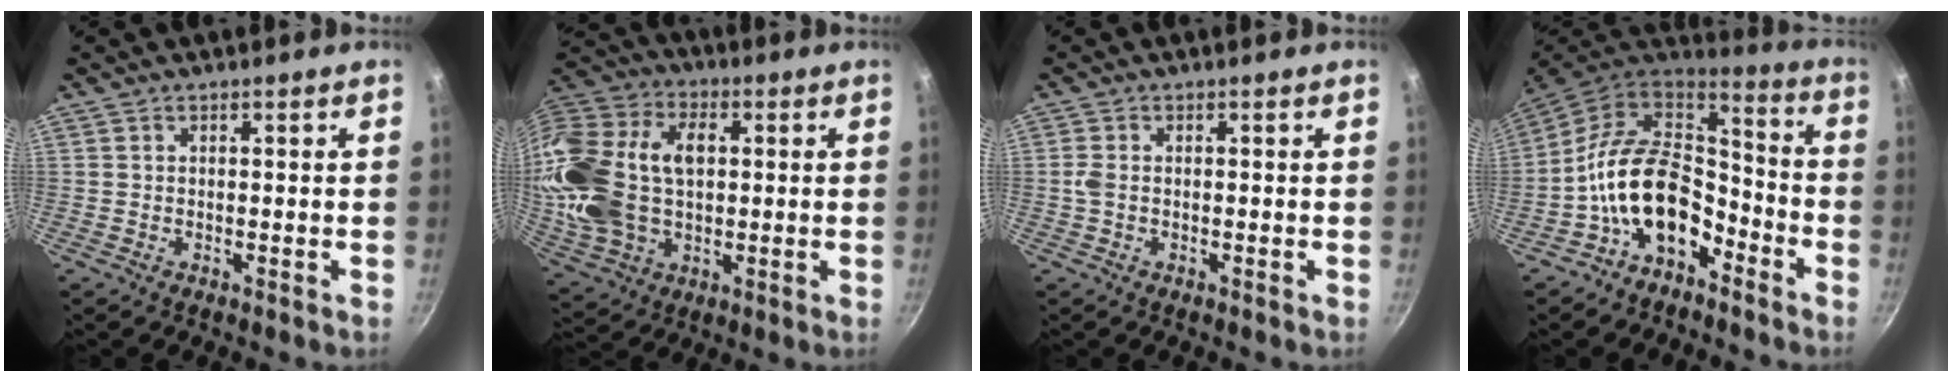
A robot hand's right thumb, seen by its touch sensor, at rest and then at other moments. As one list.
[{"total": 24.0, "force": [2.1, 16.0, 17.8], "torque": [-0.353, 0.025, 0.040]}, {"total": 1.7, "force": [-0.2, 1.0, 1.4], "torque": [-0.036, 0.002, -0.005]}, {"total": 17.0, "force": [-6.8, 10.8, 11.2], "torque": [-0.161, 0.068, -0.133]}]